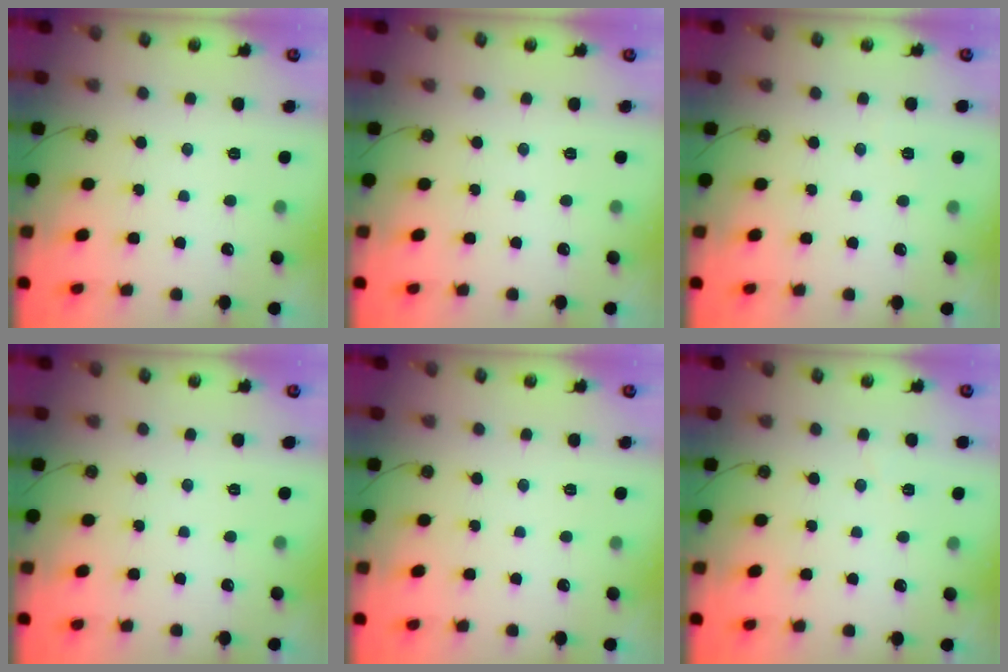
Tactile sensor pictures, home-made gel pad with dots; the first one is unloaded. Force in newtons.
{"total": 0.0}
{"total": 2.9, "press": 1.6, "slide": 2.4}
{"total": 0.0}
{"total": 0.0}
{"total": 2.6, "press": 2.2, "slide": 1.5}